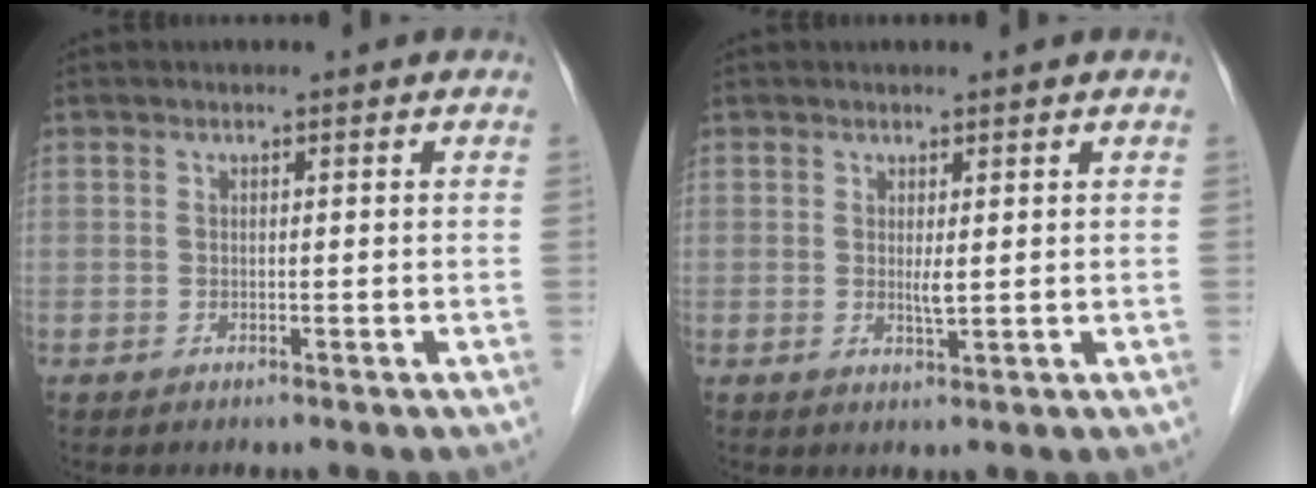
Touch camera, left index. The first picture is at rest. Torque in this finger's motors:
{"motor_torque": [0.31, 0.18, 0.06, 0.02]}